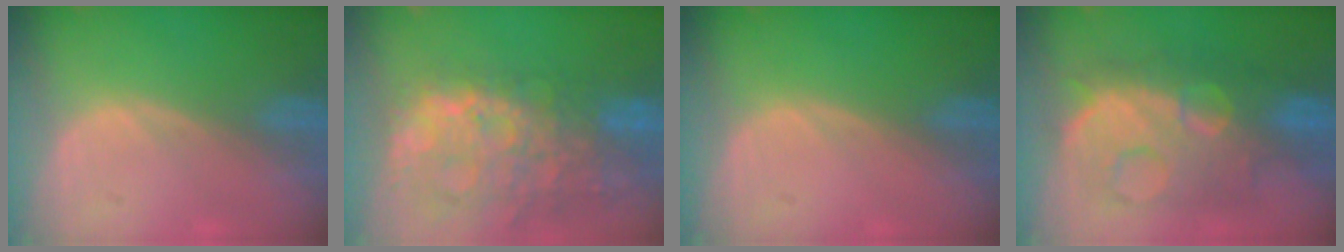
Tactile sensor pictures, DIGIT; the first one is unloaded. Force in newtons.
{"total": 14.3, "press": 11.6, "slide": 8.3}
{"total": 0.0}
{"total": 12.4, "press": 12.3, "slide": 1.2}